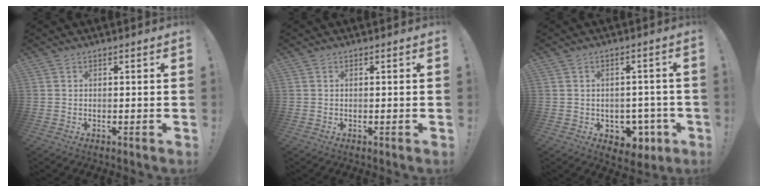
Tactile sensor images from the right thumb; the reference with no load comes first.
{"total": 0.0}
{"total": 6.9, "force": [-2.1, 5.8, 3.0], "torque": [-0.024, 0.017, -0.024]}